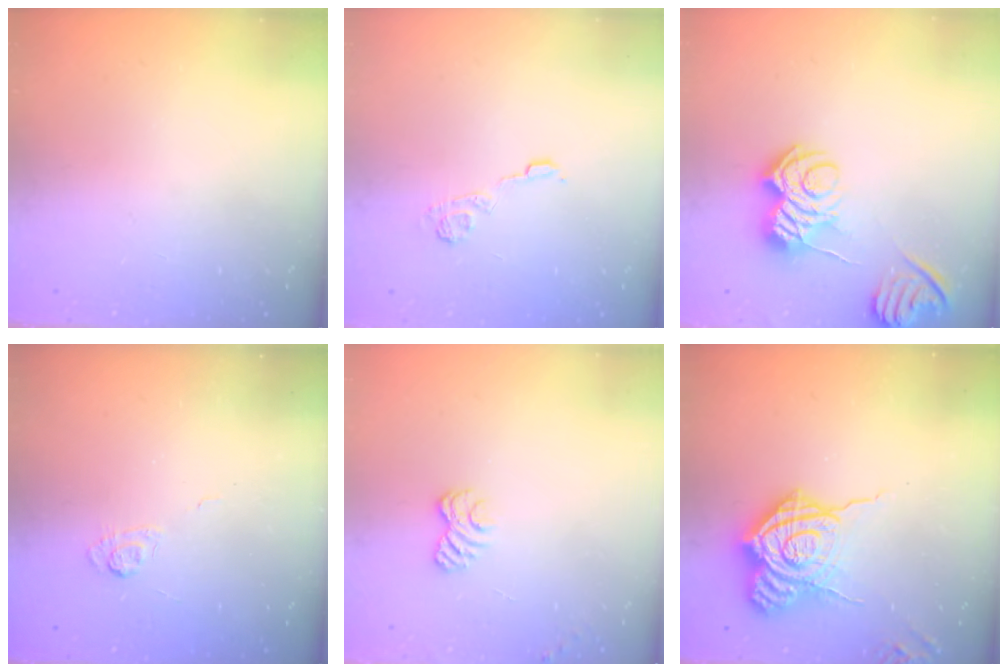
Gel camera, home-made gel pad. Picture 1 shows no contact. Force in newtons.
{"total": 5.7, "press": 5.5, "slide": 1.4}
{"total": 9.7, "press": 9.6, "slide": 0.9}
{"total": 3.0, "press": 2.5, "slide": 1.7}
{"total": 2.8, "press": 2.5, "slide": 1.3}
{"total": 15.1, "press": 15.0, "slide": 1.2}